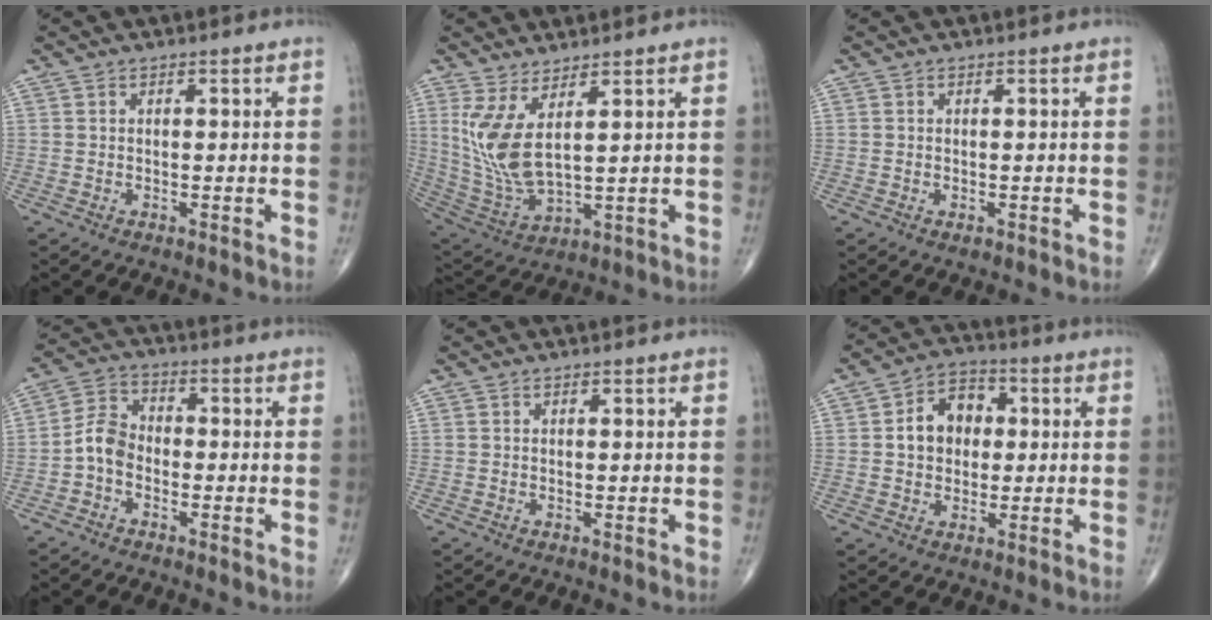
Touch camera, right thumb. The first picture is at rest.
{"total": 10.9, "force": [3.6, 3.8, 9.6], "torque": [-0.216, -0.035, 0.089]}
{"total": 0.6, "force": [-0.3, 0.4, 0.4], "torque": [-0.008, -0.001, -0.002]}
{"total": 5.8, "force": [-2.0, 4.1, 3.5], "torque": [-0.056, 0.023, -0.052]}
{"total": 0.0}
{"total": 9.1, "force": [0.9, 7.0, 5.7], "torque": [-0.066, 0.019, 0.007]}